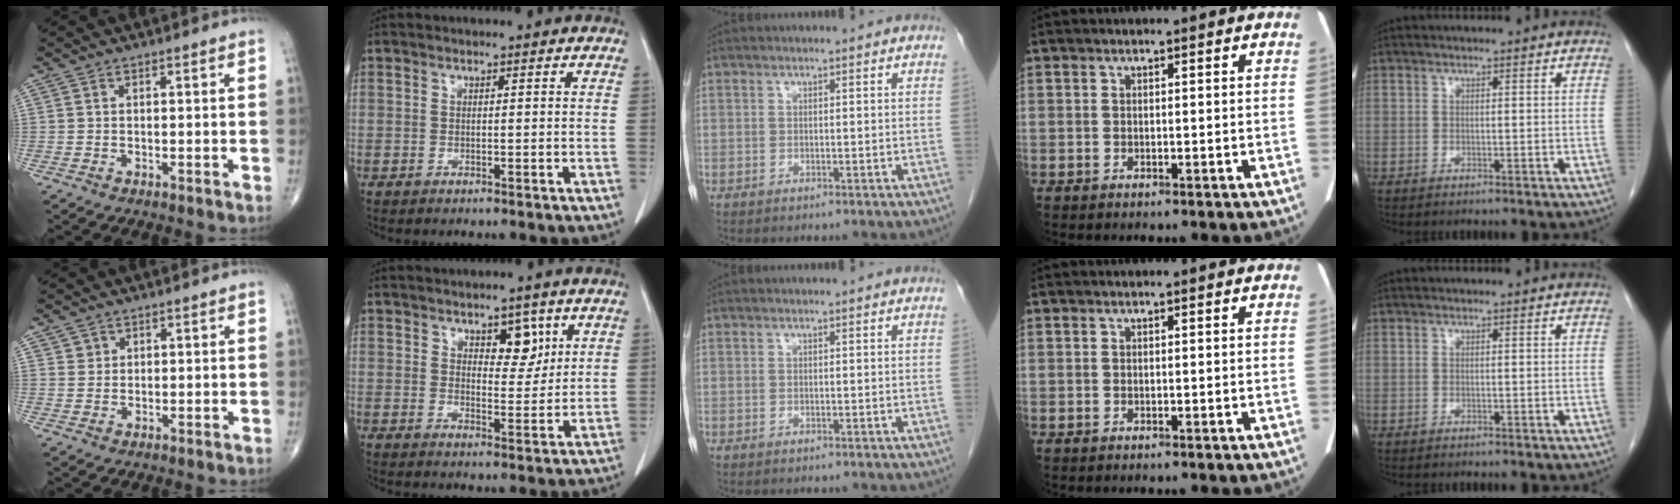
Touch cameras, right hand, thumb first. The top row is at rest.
{"thumb": {"total": 1.6, "force": [0.9, 1.4, 0.1], "torque": [0.015, -0.003, 0.009]}, "index": {"total": 4.8, "force": [2.7, 2.2, 3.2], "torque": [-0.041, -0.003, 0.042]}}